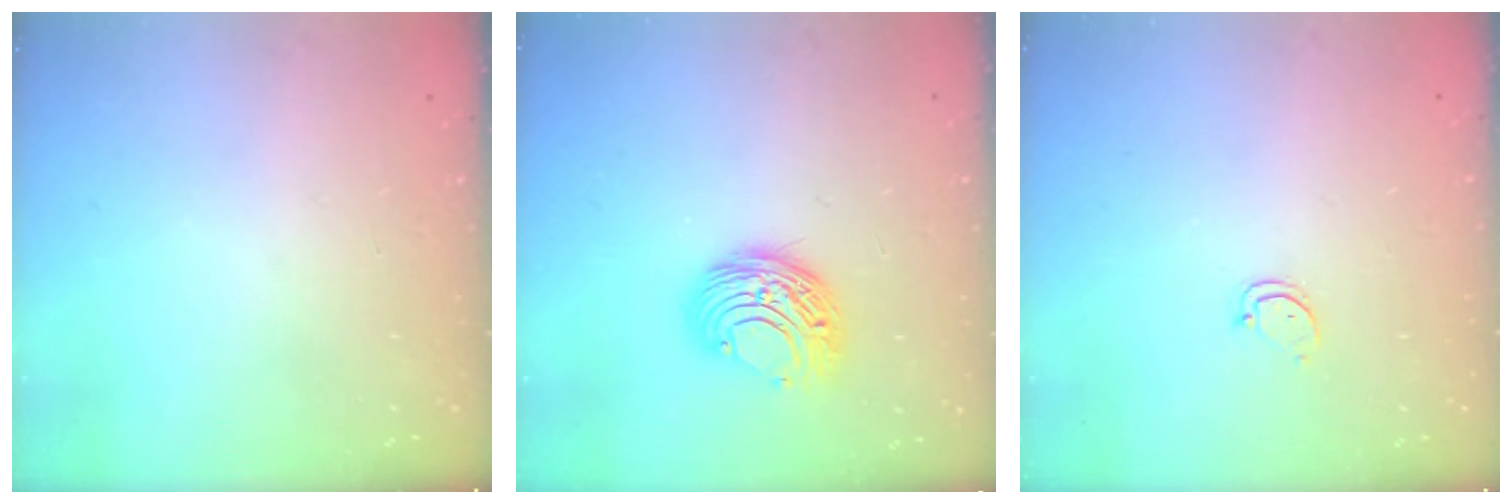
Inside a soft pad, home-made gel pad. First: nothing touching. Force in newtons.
{"total": 9.0, "press": 9.0, "slide": 0.2}
{"total": 2.5, "press": 2.5, "slide": 0.3}